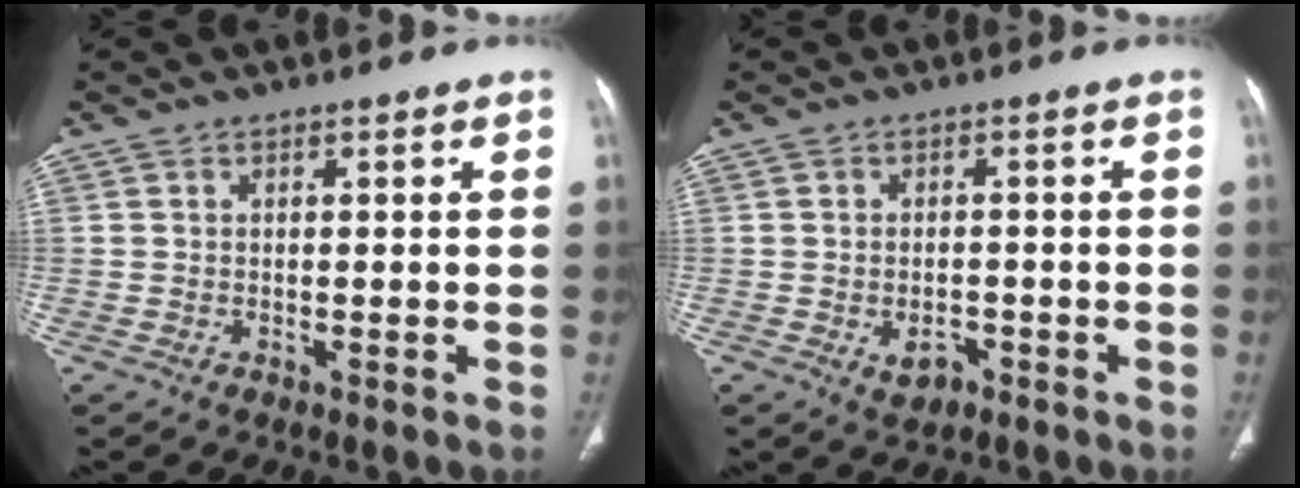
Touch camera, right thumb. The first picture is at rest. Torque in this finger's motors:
{"motor_torque": [-0.43, -0.01, 0.29, 0.40, 0.07]}